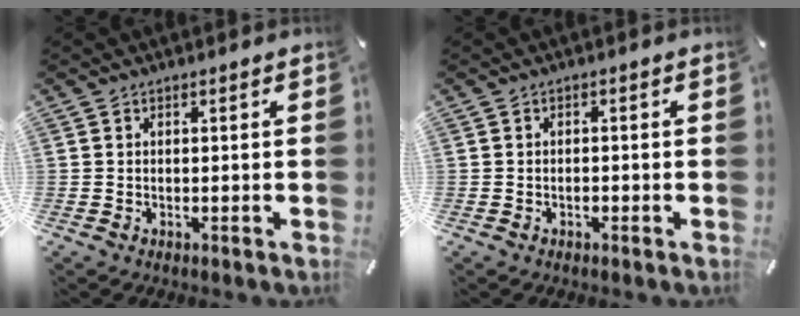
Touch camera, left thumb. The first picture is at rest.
{"total": 1.1, "force": [-0.6, 0.7, 0.7], "torque": [-0.015, 0.002, -0.012]}